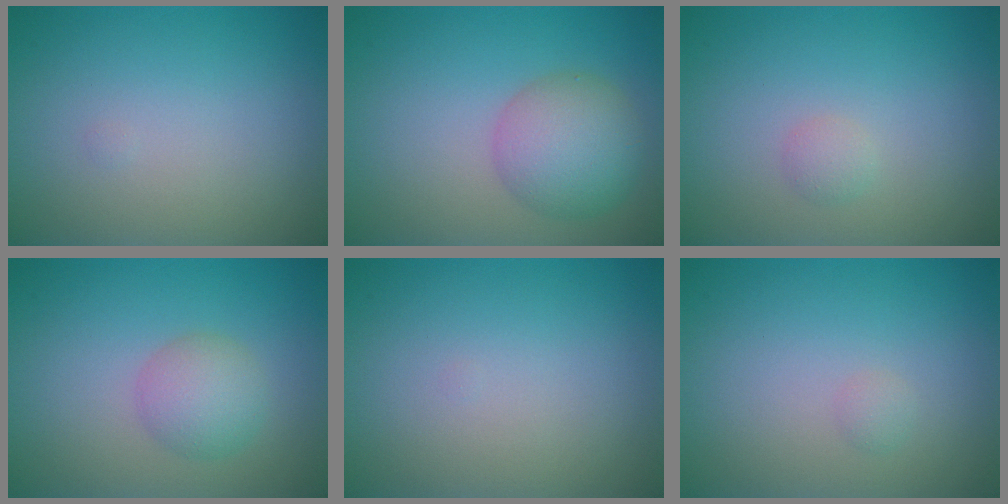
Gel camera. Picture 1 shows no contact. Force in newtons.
{"total": 5.0, "press": 5.0, "slide": 0.2}
{"total": 0.9, "press": 0.9, "slide": 0.0}
{"total": 3.0, "press": 3.0, "slide": 0.2}
{"total": 0.0}
{"total": 0.6, "press": 0.6, "slide": 0.1}